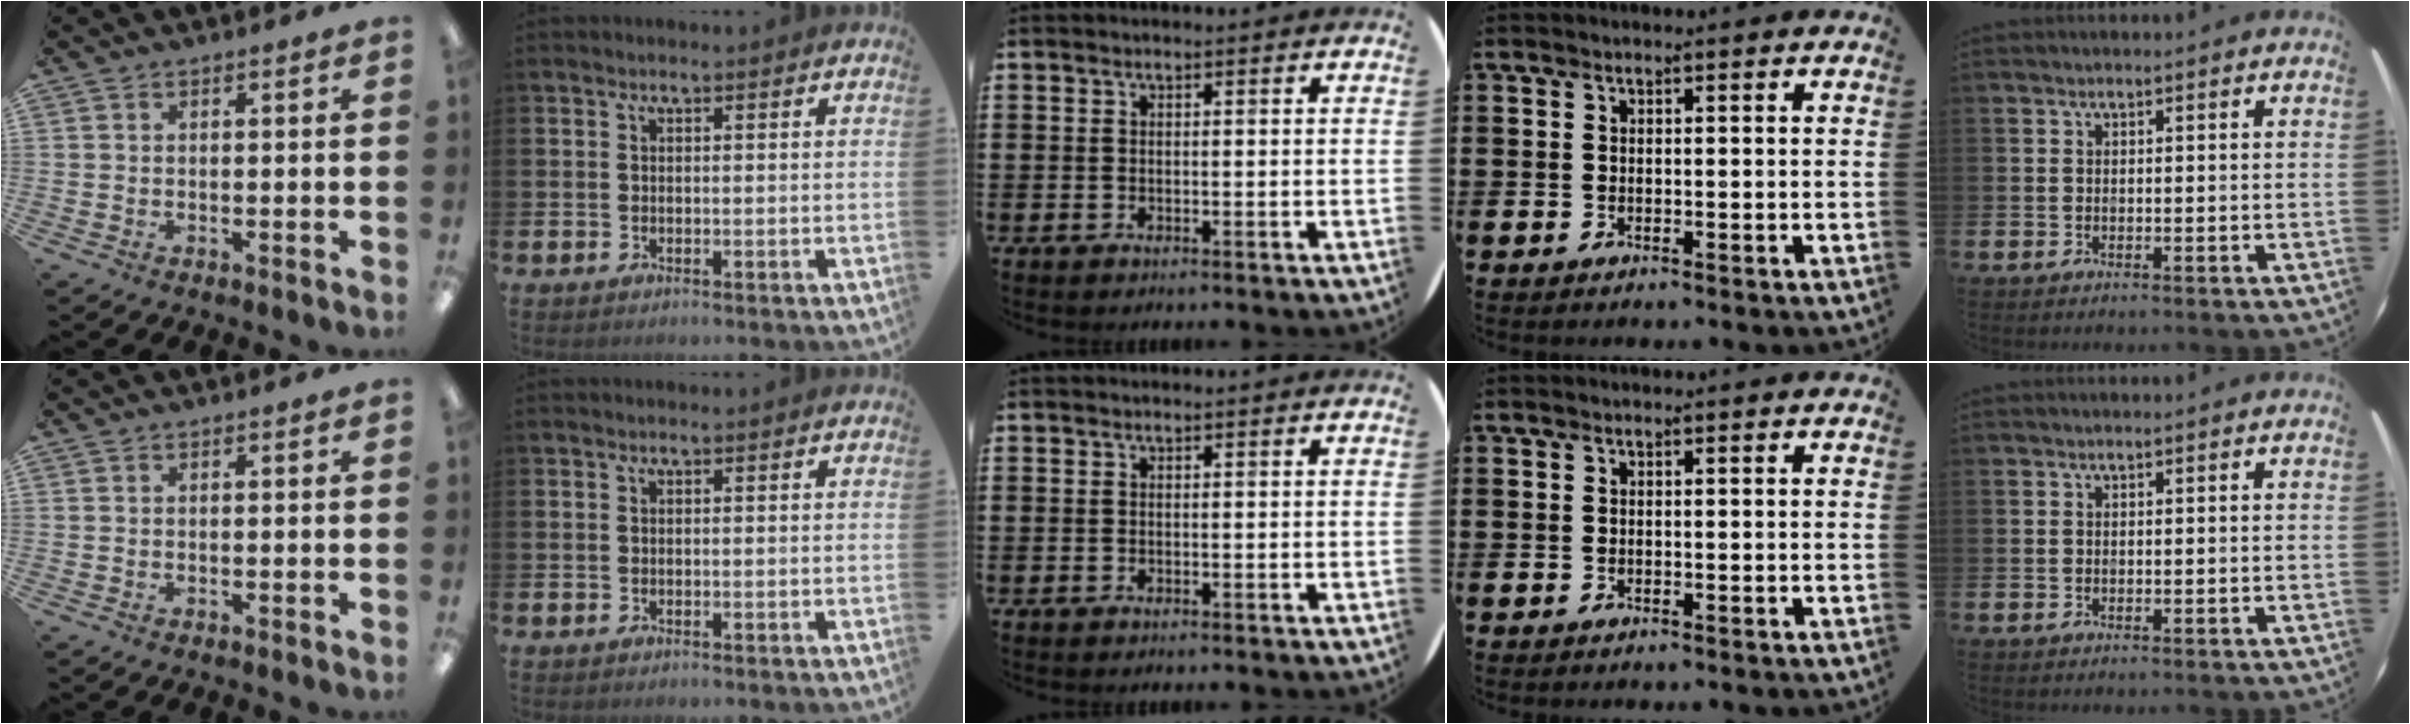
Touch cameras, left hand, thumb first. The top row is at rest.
{}